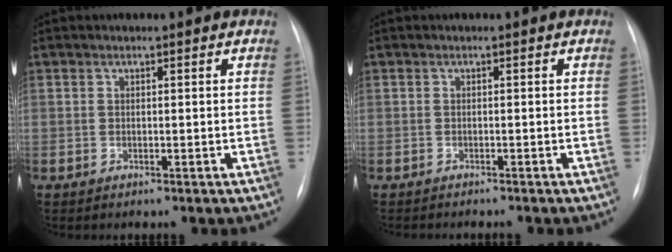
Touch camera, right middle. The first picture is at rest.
{"total": 3.5, "force": [-3.1, 0.4, 1.5], "torque": [-0.021, -0.007, -0.034]}